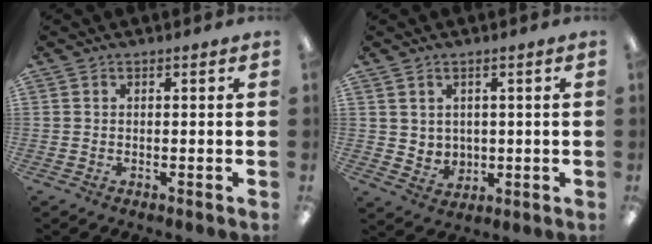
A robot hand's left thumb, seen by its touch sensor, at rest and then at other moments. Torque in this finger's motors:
{"motor_torque": [-0.47, 0.07, 0.02, -0.14, 0.00]}